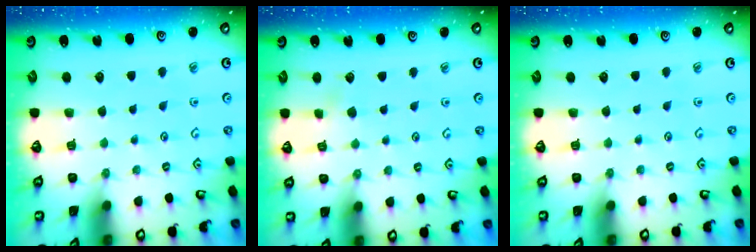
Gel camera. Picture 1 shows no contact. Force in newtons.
{"total": 2.1, "press": 2.0, "slide": 0.6}
{"total": 0.0}